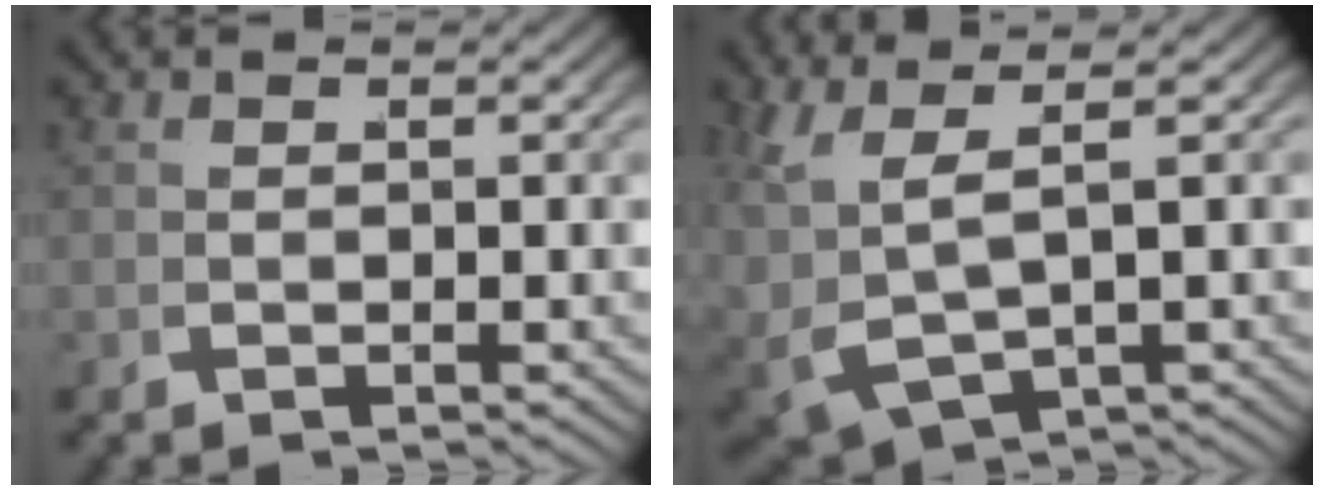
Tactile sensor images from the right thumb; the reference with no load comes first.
{"total": 5.8, "force": [0.8, 3.5, 4.5], "torque": [-0.116, -0.014, 0.038]}